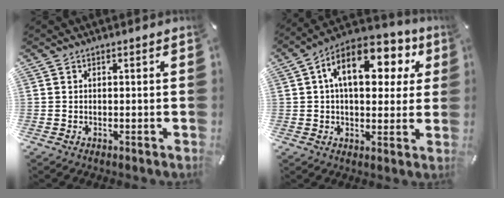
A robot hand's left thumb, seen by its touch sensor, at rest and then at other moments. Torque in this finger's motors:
{"motor_torque": [0.61, 0.95, 1.75, -1.02, 0.46]}